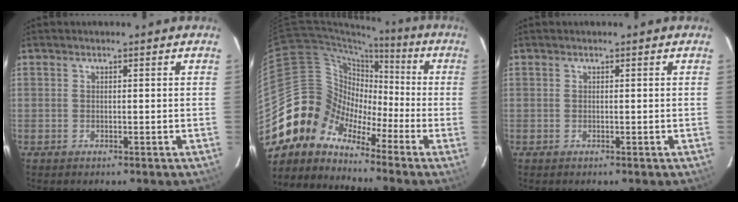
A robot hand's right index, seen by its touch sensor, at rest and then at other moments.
{"total": 10.3, "force": [-6.9, 7.5, 0.5], "torque": [-0.022, 0.053, -0.162]}
{"total": 0.0}